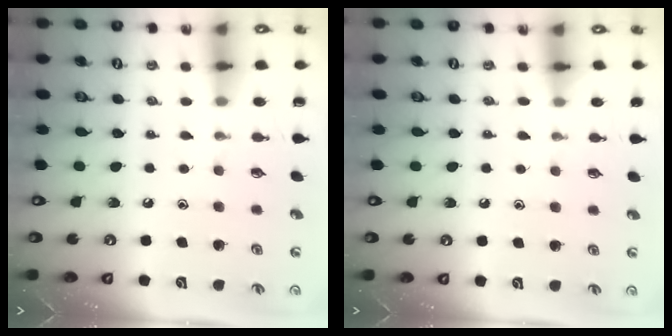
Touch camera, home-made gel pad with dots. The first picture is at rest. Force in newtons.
{"total": 4.6, "press": 4.5, "slide": 0.6}